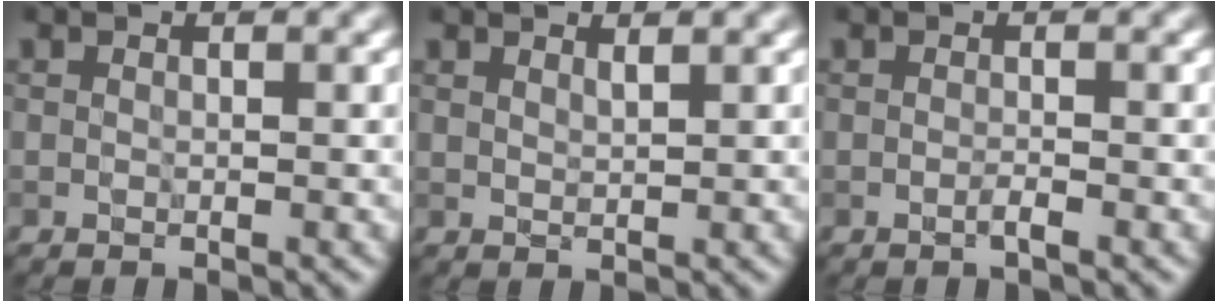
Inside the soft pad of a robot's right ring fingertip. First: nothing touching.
{"total": 1.1, "force": [1.1, 0.0, 0.1], "torque": [-0.005, 0.001, 0.020]}
{"total": 0.9, "force": [-0.6, 0.3, 0.7], "torque": [-0.016, -0.001, -0.015]}